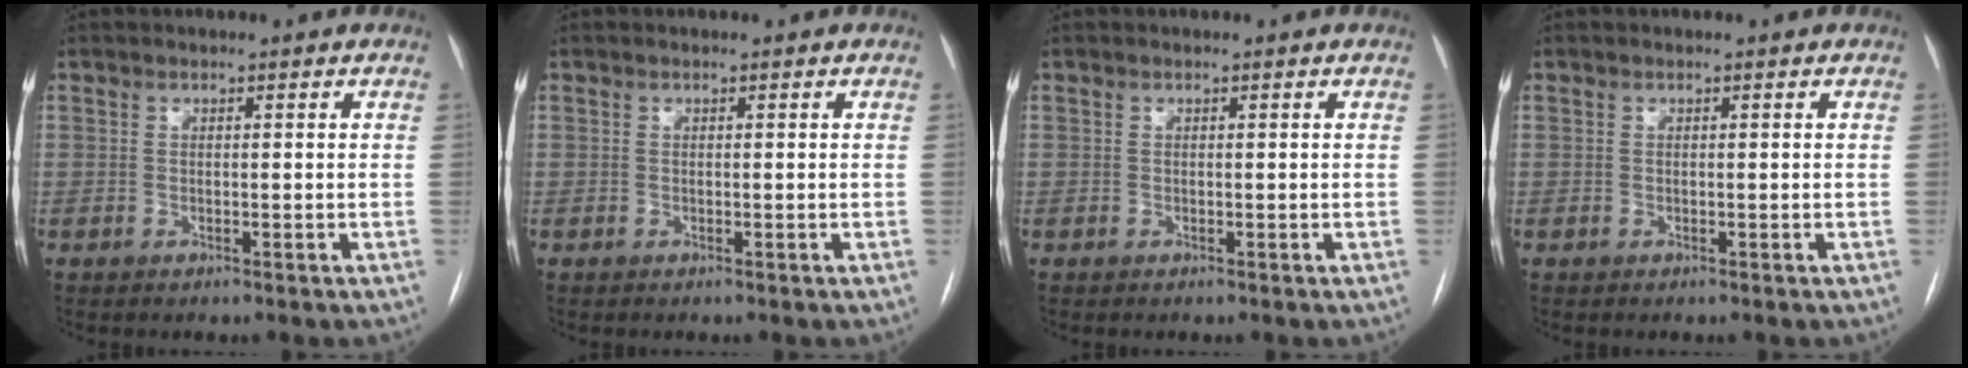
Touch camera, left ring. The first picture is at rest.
{"total": 0.0}
{"total": 0.0}
{"total": 0.0}